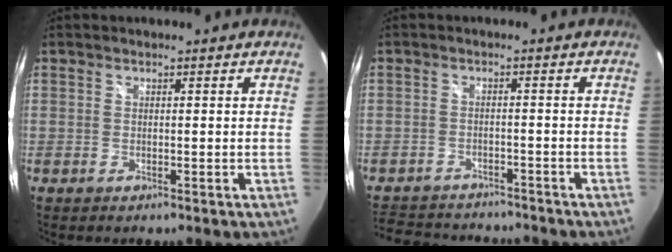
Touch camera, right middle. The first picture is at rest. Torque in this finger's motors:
{"motor_torque": [0.22, -0.62, -0.10, -0.04]}